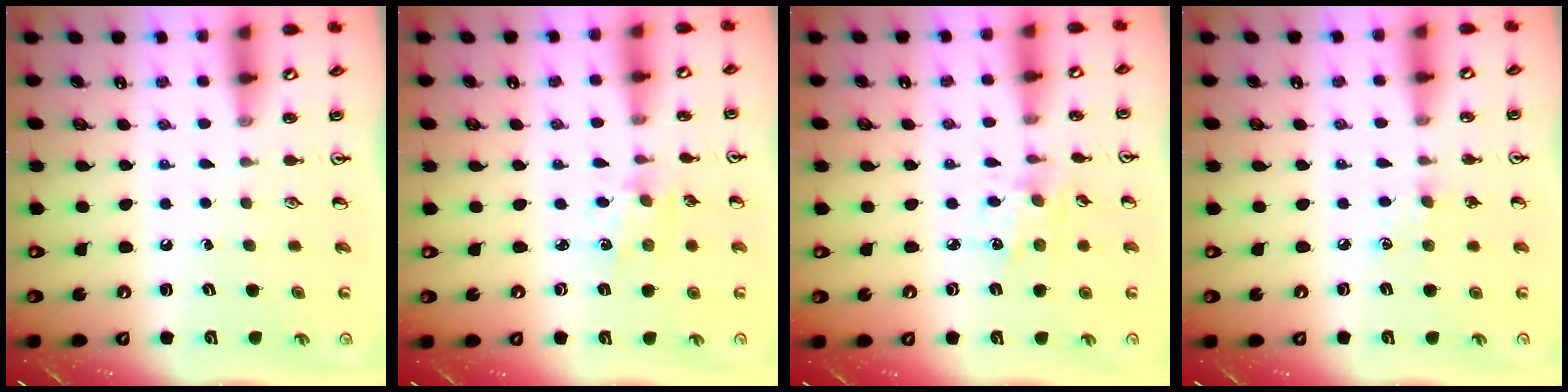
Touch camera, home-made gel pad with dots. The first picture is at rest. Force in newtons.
{"total": 1.1, "press": 1.1, "slide": 0.2}
{"total": 2.5, "press": 2.4, "slide": 0.6}
{"total": 6.0, "press": 6.0, "slide": 0.7}